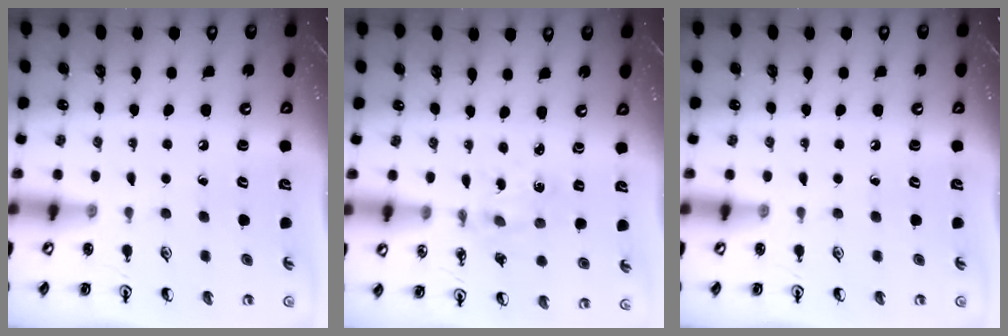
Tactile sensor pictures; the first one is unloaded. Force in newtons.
{"total": 1.2, "press": 1.2, "slide": 0.1}
{"total": 0.0}